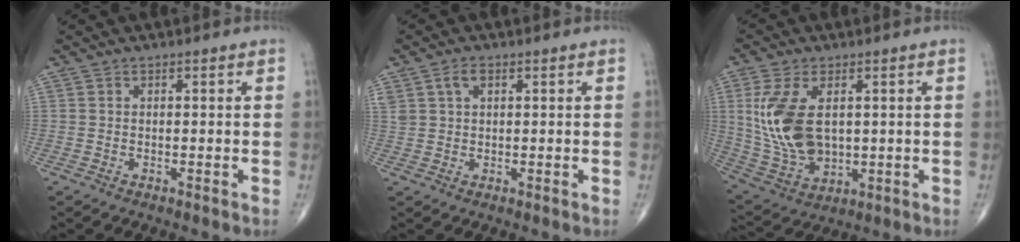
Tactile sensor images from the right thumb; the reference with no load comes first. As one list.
[{"total": 3.4, "force": [1.5, 2.1, 2.2], "torque": [-0.045, 0.008, 0.036]}, {"total": 14.4, "force": [2.2, 8.5, 11.4], "torque": [-0.233, -0.013, 0.057]}]